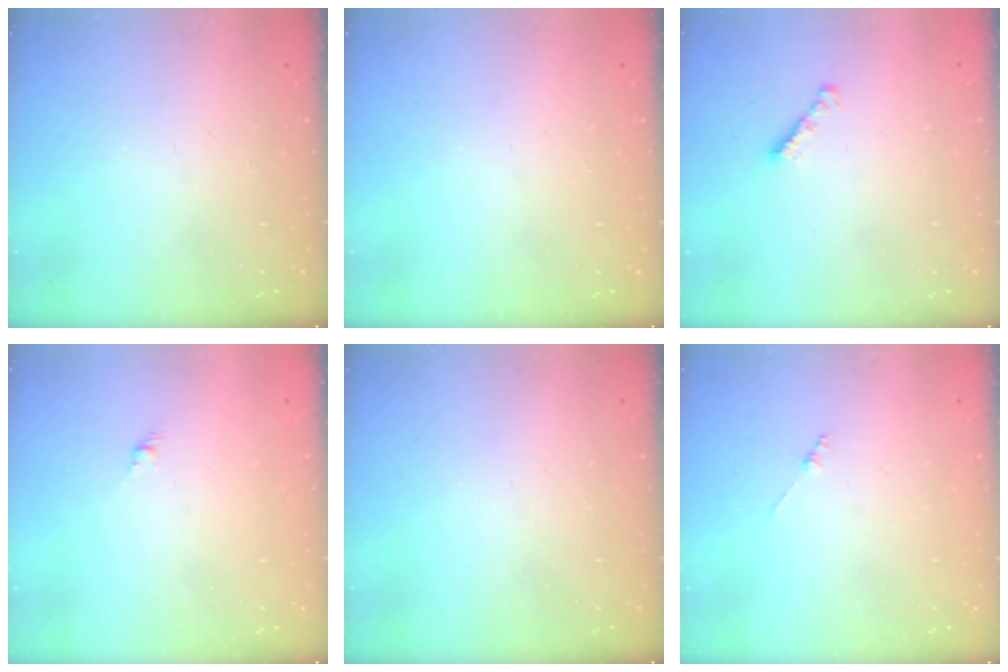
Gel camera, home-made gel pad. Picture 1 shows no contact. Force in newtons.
{"total": 0.0}
{"total": 1.9, "press": 1.9, "slide": 0.5}
{"total": 1.6, "press": 1.5, "slide": 0.5}
{"total": 0.0}
{"total": 1.3, "press": 1.3, "slide": 0.3}